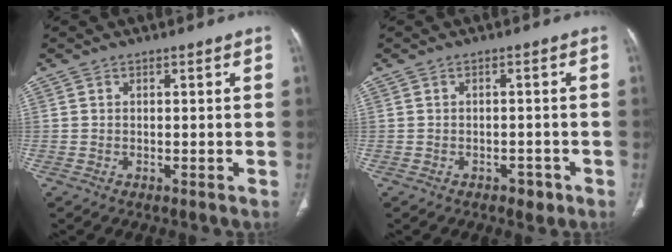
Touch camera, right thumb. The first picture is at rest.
{"total": 2.4, "force": [-1.4, 1.5, 1.2], "torque": [-0.009, 0.009, -0.013]}